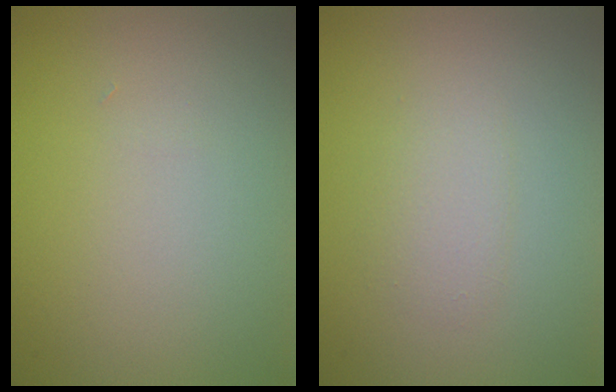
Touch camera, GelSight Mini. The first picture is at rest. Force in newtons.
{"total": 1.5, "press": 1.5, "slide": 0.1}